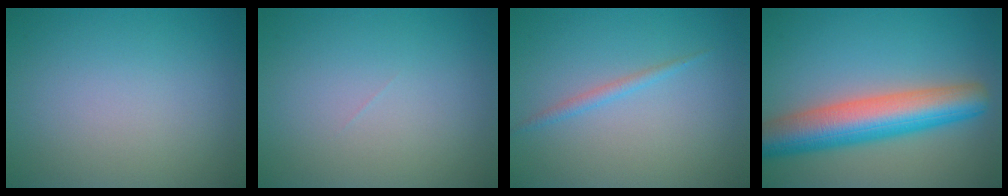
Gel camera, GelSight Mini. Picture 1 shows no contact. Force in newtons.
{"total": 0.0}
{"total": 1.1, "press": 1.1, "slide": 0.0}
{"total": 8.5, "press": 8.5, "slide": 0.2}